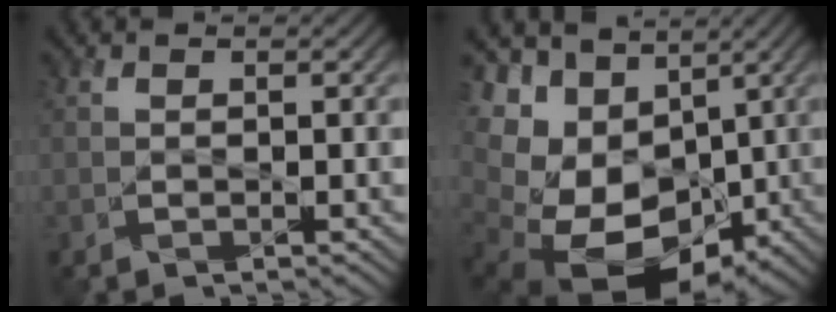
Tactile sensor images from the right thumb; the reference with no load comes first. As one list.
[{"total": 18.2, "force": [-1.2, 14.3, 11.3], "torque": [-0.254, -0.046, 0.001]}]